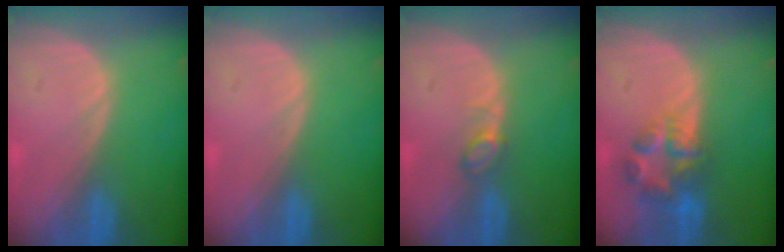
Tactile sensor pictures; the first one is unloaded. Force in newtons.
{"total": 0.0}
{"total": 2.2, "press": 2.2, "slide": 0.3}
{"total": 7.0, "press": 6.1, "slide": 3.5}